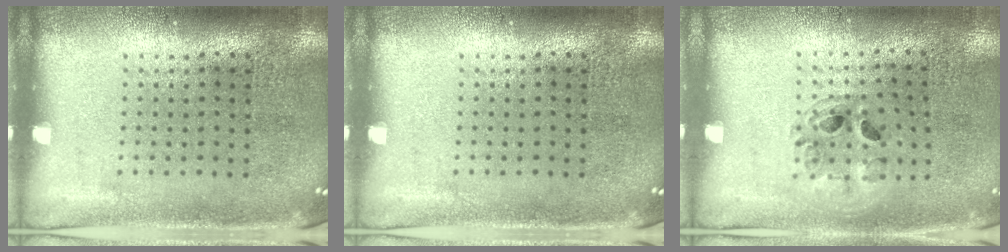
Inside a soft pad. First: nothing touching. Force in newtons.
{"total": 0.0}
{"total": 1.0, "press": 1.0, "slide": 0.1}